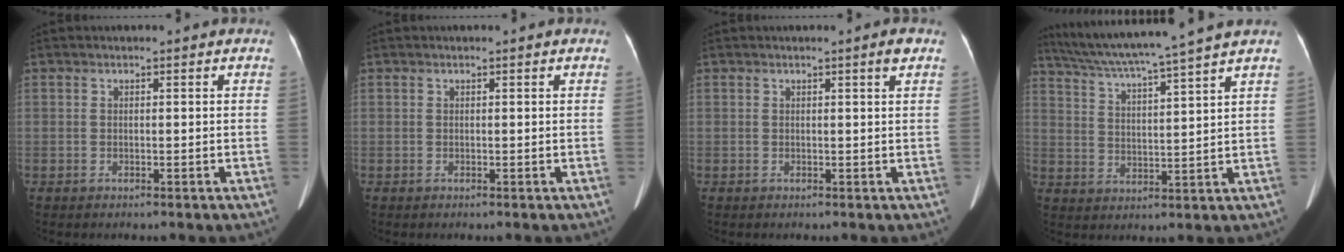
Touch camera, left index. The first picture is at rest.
{"total": 0.0}
{"total": 1.0, "force": [0.4, -0.2, 0.8], "torque": [-0.016, -0.005, 0.006]}
{"total": 14.2, "force": [12.2, -2.1, 7.1], "torque": [-0.125, 0.003, 0.191]}